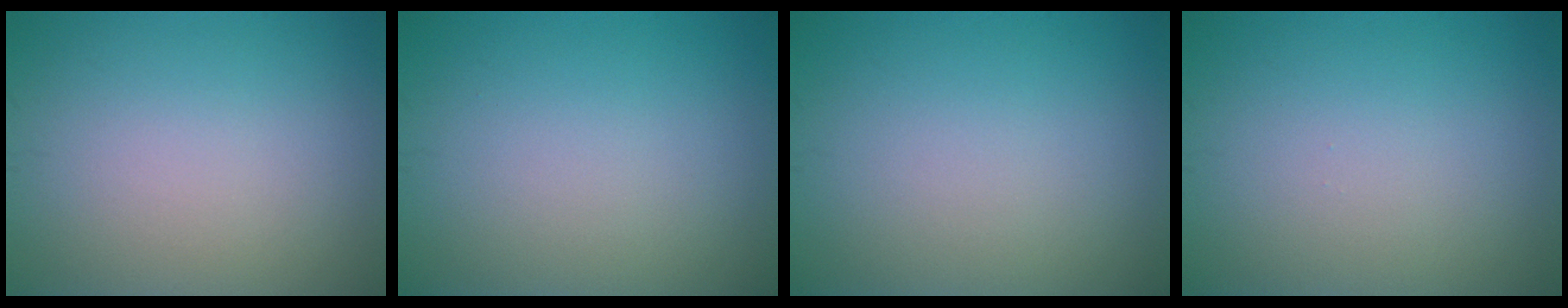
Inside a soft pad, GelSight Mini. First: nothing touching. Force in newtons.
{"total": 0.0}
{"total": 0.0}
{"total": 0.0}